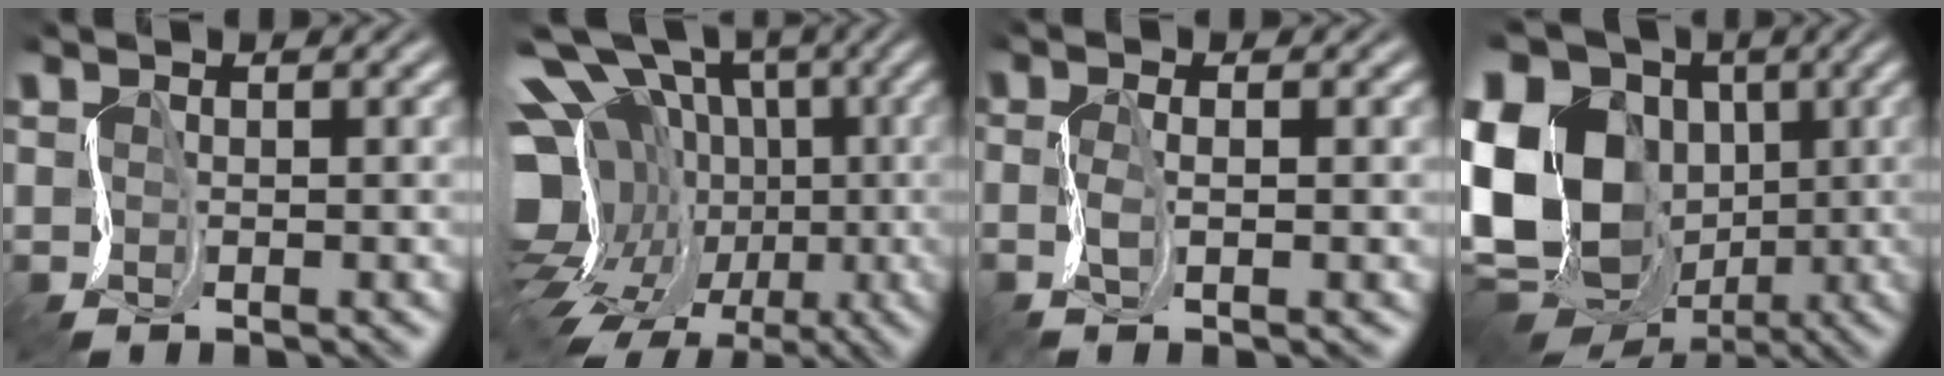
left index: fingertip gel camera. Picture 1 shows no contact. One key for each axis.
{"total": 18.8, "fx": -5.0, "fy": 14.1, "fz": 11.5, "tx": -0.191, "ty": -0.012, "tz": -0.094}
{"total": 2.0, "fx": -1.3, "fy": -0.2, "fz": 1.5, "tx": -0.021, "ty": -0.013, "tz": -0.034}
{"total": 19.5, "fx": -2.3, "fy": 16.1, "fz": 10.8, "tx": -0.231, "ty": -0.015, "tz": -0.071}